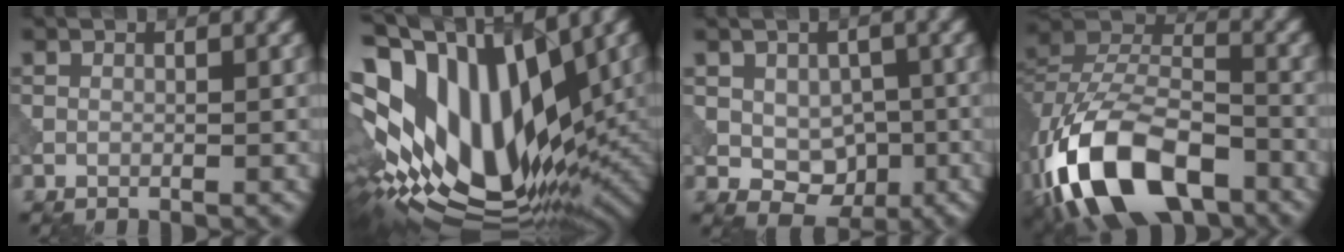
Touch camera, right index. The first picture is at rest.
{"total": 19.2, "force": [2.7, 10.0, 16.2], "torque": [-0.281, -0.031, 0.074]}
{"total": 5.1, "force": [-0.4, 3.8, 3.3], "torque": [-0.050, -0.008, 0.004]}
{"total": 14.7, "force": [-7.8, 7.7, 9.8], "torque": [-0.200, -0.015, -0.147]}